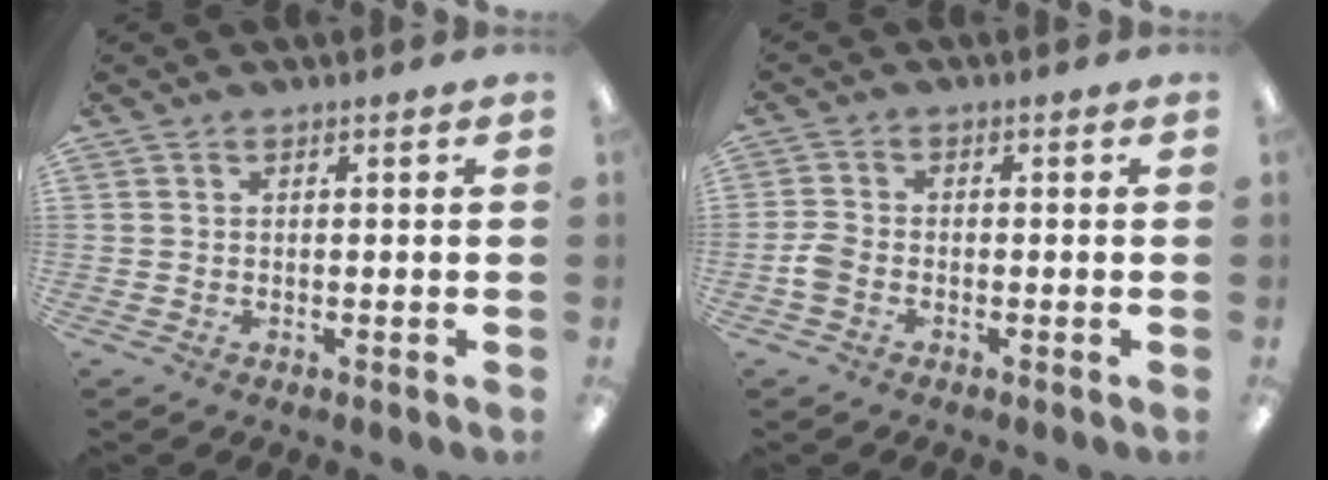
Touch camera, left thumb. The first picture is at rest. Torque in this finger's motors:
{"motor_torque": [-0.05, 0.09, 0.06, -0.05, 0.01]}